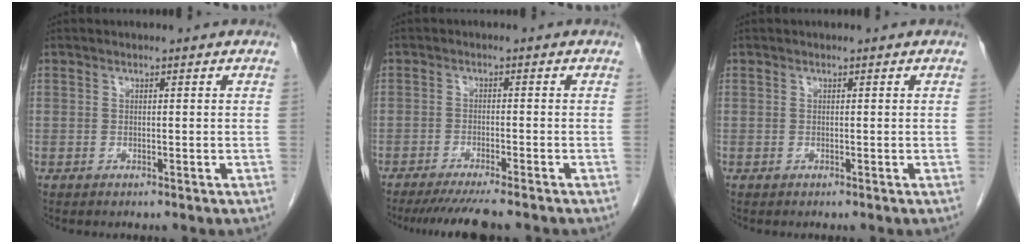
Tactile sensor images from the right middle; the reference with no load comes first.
{"total": 8.8, "force": [-7.6, 0.2, 4.5], "torque": [-0.058, -0.020, -0.117]}
{"total": 0.0}